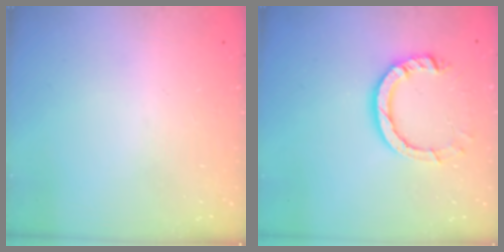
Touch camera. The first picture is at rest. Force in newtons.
{"total": 9.7, "press": 9.7, "slide": 1.1}